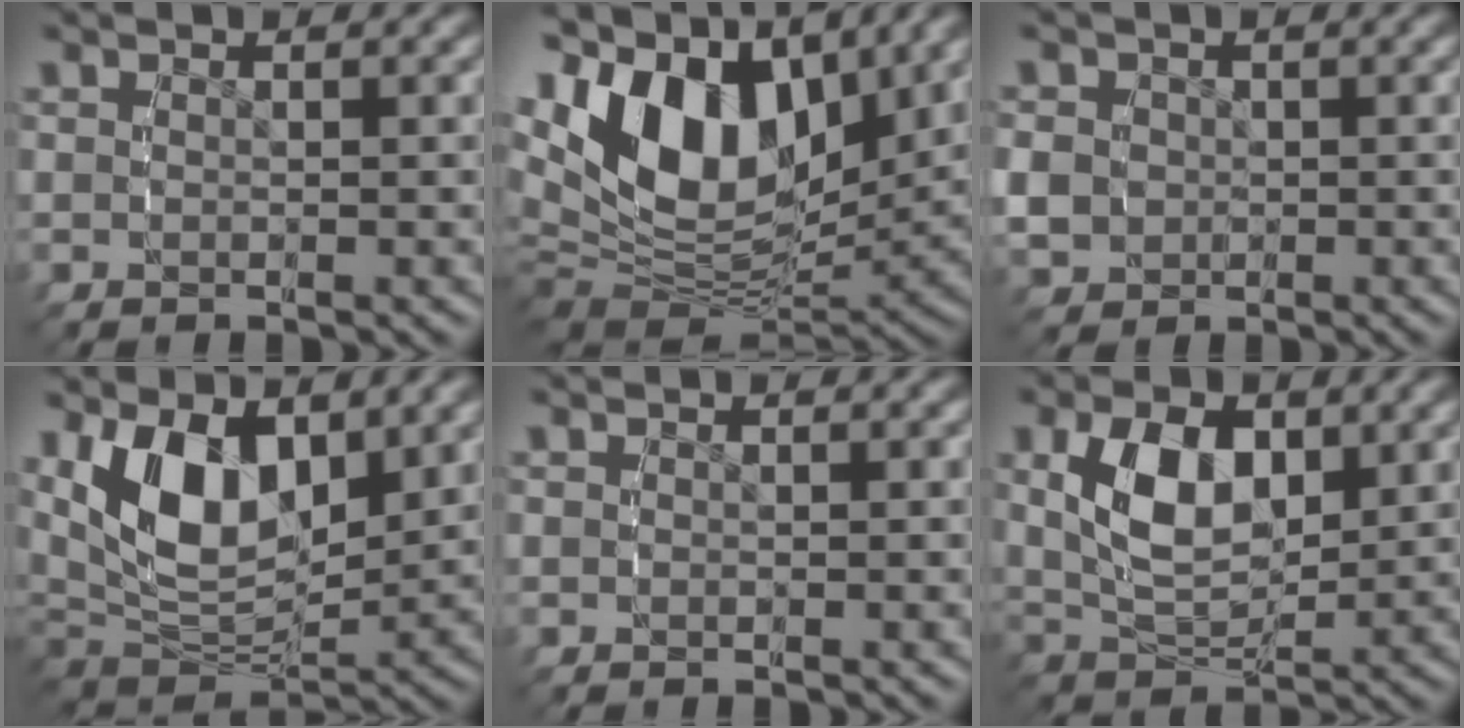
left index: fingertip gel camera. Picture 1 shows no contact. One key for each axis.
{"total": 14.6, "fx": 3.2, "fy": 9.7, "fz": 10.5, "tx": -0.204, "ty": -0.017, "tz": 0.057}
{"total": 3.5, "fx": -0.4, "fy": 3.2, "fz": 1.3, "tx": -0.036, "ty": -0.012, "tz": -0.001}
{"total": 9.6, "fx": 2.5, "fy": 6.2, "fz": 6.9, "tx": -0.146, "ty": -0.014, "tz": 0.050}
{"total": 0.0}
{"total": 6.7, "fx": 1.5, "fy": 4.2, "fz": 4.9, "tx": -0.101, "ty": -0.017, "tz": 0.034}